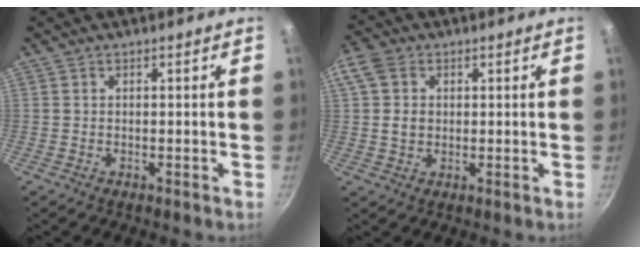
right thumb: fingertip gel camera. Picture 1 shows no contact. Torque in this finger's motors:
{"motor_torque": [-0.31, 0.64, 0.27, -0.27, 0.33]}